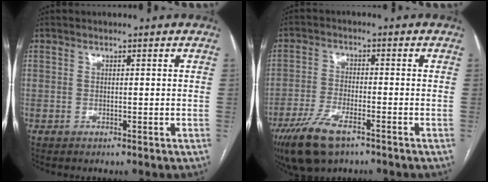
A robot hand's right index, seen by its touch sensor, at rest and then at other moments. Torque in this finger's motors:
{"motor_torque": [0.91, -0.77, 0.42, 0.14]}